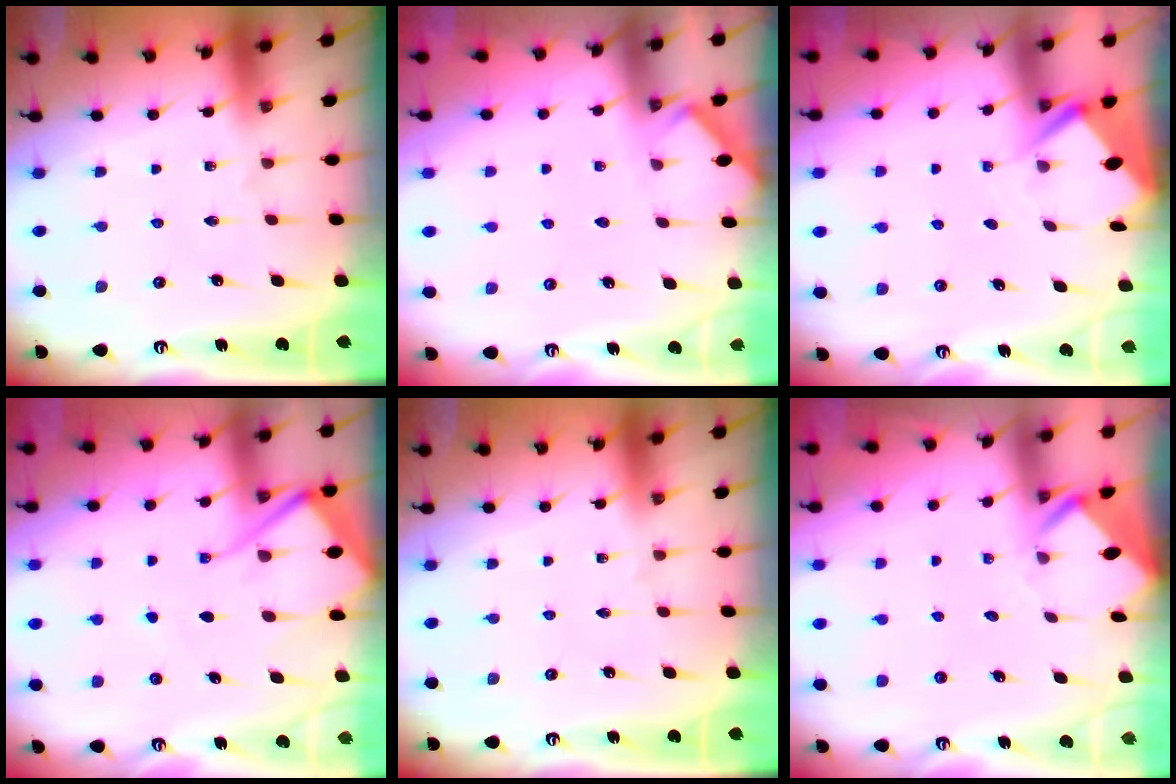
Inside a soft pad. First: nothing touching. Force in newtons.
{"total": 2.3, "press": 2.3, "slide": 0.3}
{"total": 2.7, "press": 2.7, "slide": 0.3}
{"total": 9.5, "press": 9.4, "slide": 1.2}
{"total": 0.0}
{"total": 3.4, "press": 3.4, "slide": 0.1}